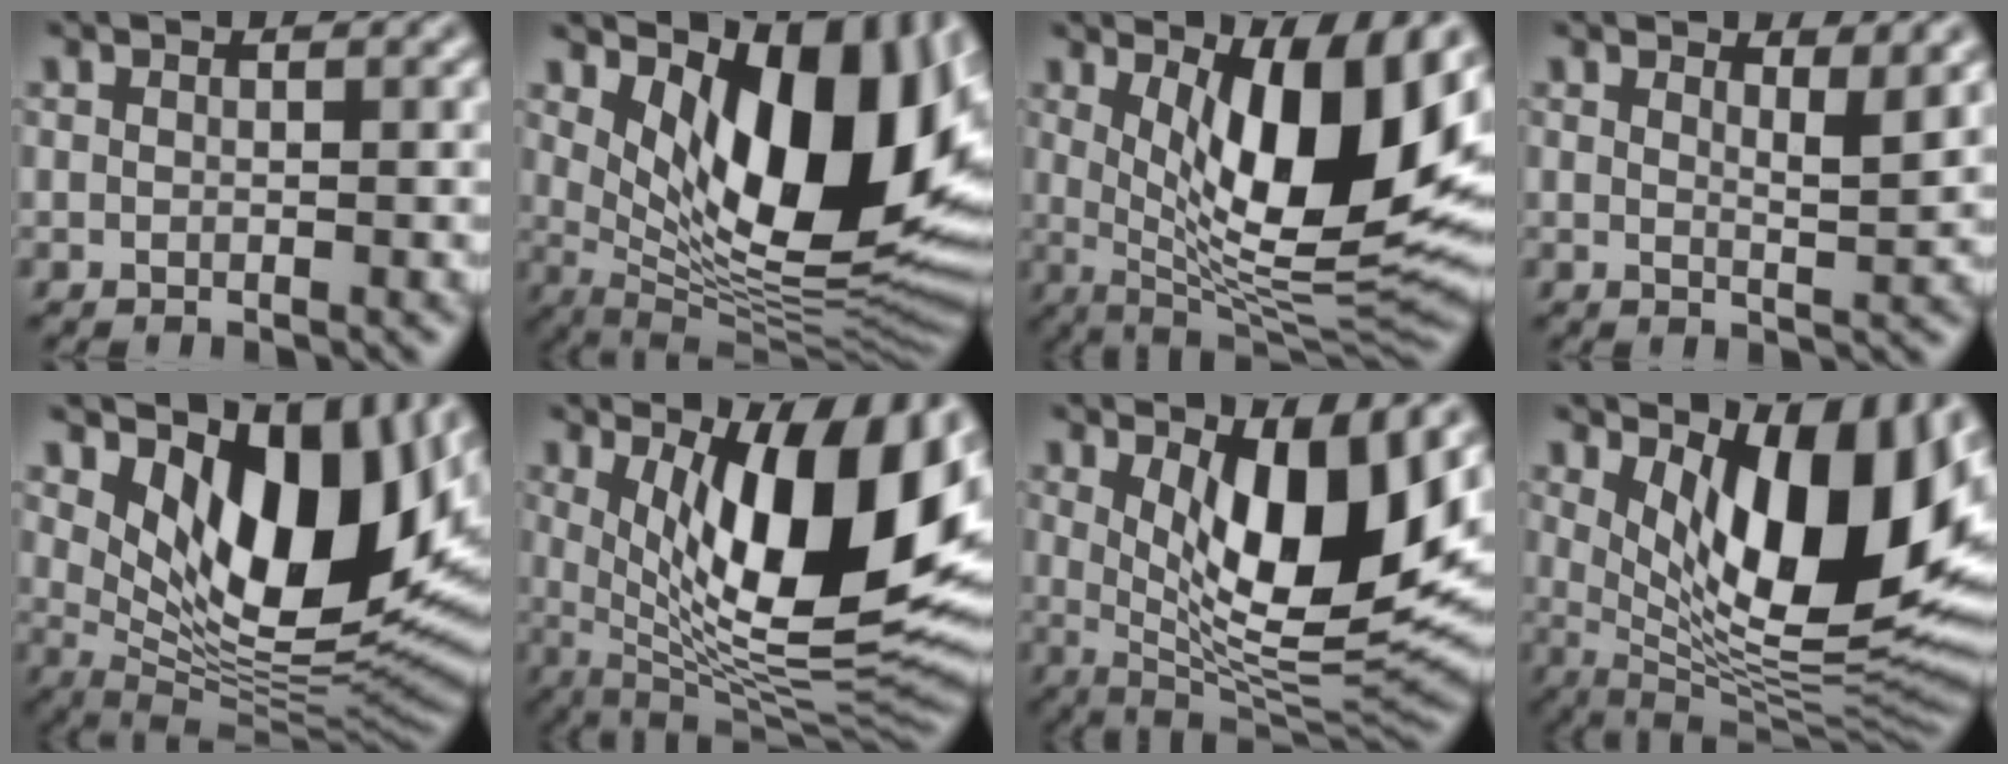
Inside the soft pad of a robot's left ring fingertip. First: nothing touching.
{"total": 14.3, "force": [4.1, 6.6, 12.0], "torque": [-0.167, -0.017, 0.079]}
{"total": 12.5, "force": [3.3, 4.1, 11.4], "torque": [-0.159, -0.015, 0.057]}
{"total": 2.6, "force": [1.7, 0.6, 1.8], "torque": [-0.016, -0.003, 0.025]}
{"total": 13.7, "force": [4.6, 6.5, 11.2], "torque": [-0.167, -0.010, 0.088]}
{"total": 14.2, "force": [3.7, 4.9, 12.9], "torque": [-0.179, -0.016, 0.062]}
{"total": 11.0, "force": [2.7, 3.9, 9.9], "torque": [-0.153, -0.021, 0.051]}
{"total": 12.9, "force": [3.5, 5.0, 11.3], "torque": [-0.162, -0.016, 0.063]}